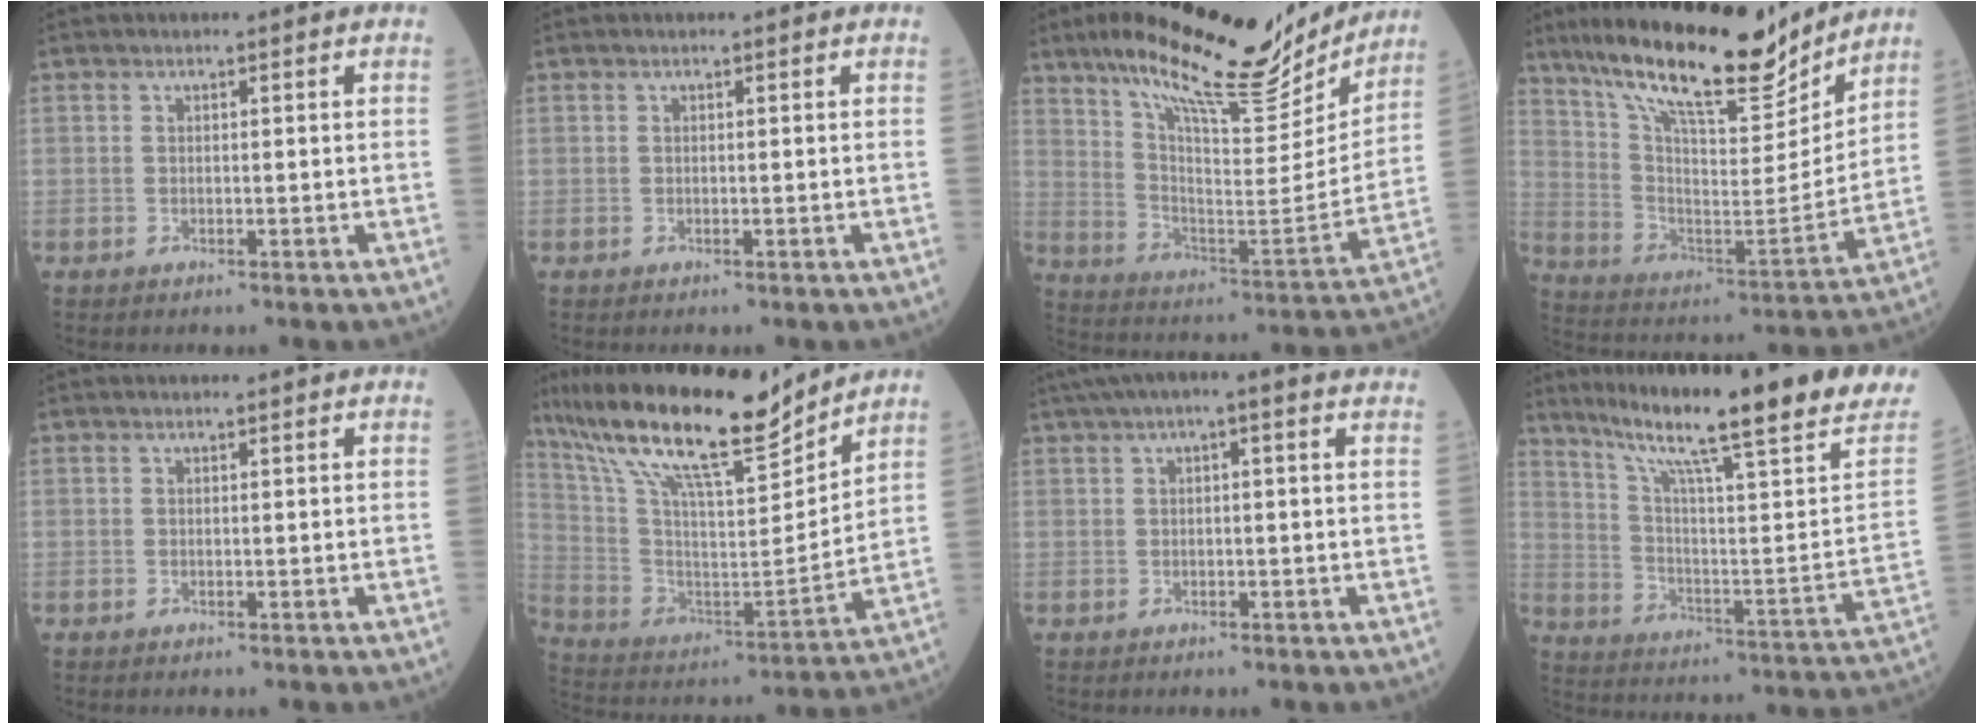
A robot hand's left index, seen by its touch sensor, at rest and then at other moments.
{"total": 0.0}
{"total": 23.1, "force": [18.3, 5.6, 12.9], "torque": [-0.215, -0.013, 0.275]}
{"total": 19.8, "force": [16.3, 4.2, 10.4], "torque": [-0.187, -0.021, 0.274]}
{"total": 0.0}
{"total": 21.3, "force": [17.2, 3.0, 12.2], "torque": [-0.230, 0.000, 0.305]}
{"total": 7.1, "force": [4.3, 1.2, 5.5], "torque": [-0.094, 0.043, 0.057]}
{"total": 27.1, "force": [19.9, 0.7, 18.4], "torque": [-0.282, -0.054, 0.272]}